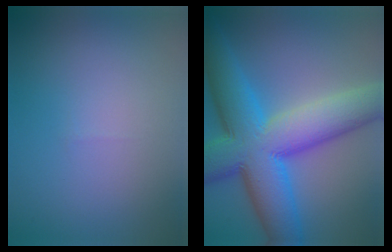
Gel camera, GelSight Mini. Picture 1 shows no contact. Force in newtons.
{"total": 13.7, "press": 13.7, "slide": 0.2}